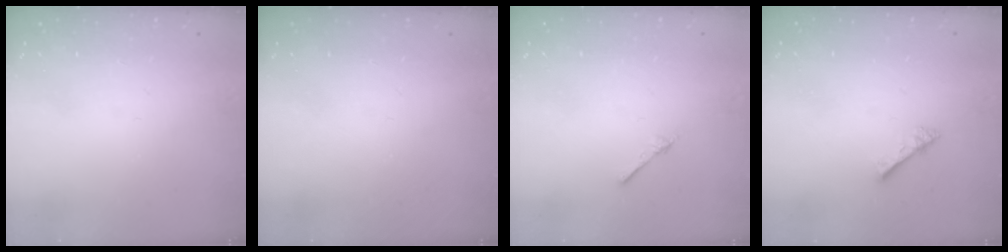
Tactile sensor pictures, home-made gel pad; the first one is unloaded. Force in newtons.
{"total": 0.0}
{"total": 2.4, "press": 2.4, "slide": 0.3}
{"total": 2.7, "press": 2.7, "slide": 0.2}